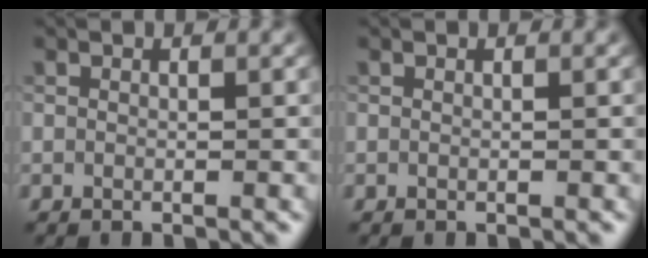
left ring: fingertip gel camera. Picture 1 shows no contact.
{"total": 0.0}